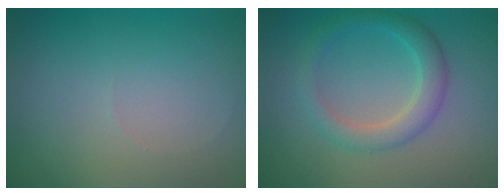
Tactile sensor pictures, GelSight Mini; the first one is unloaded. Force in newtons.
{"total": 3.0, "press": 3.0, "slide": 0.1}